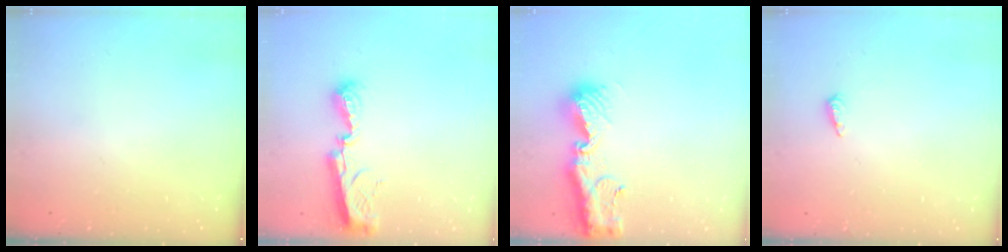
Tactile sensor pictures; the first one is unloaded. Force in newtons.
{"total": 9.1, "press": 9.1, "slide": 0.6}
{"total": 12.2, "press": 12.1, "slide": 0.8}
{"total": 3.4, "press": 3.3, "slide": 0.5}